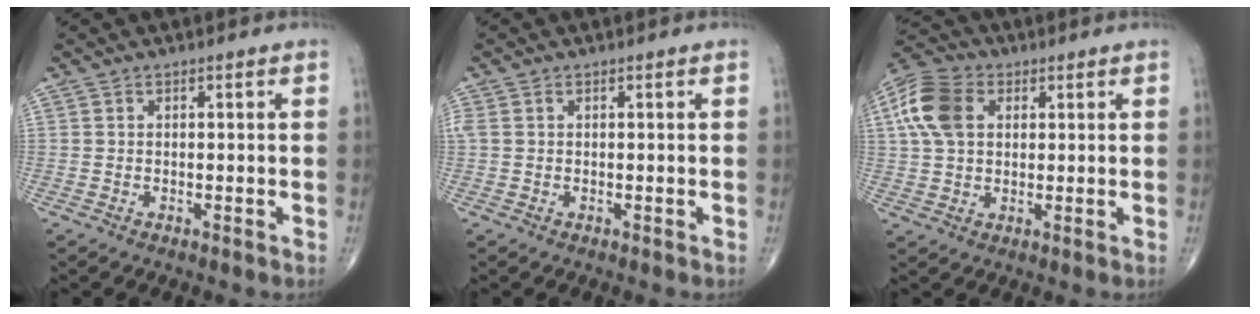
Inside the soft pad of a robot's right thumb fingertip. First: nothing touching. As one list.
[{"total": 1.5, "force": [0.4, 0.9, 1.1], "torque": [-0.041, 0.018, 0.015]}, {"total": 11.1, "force": [2.9, 7.7, 7.5], "torque": [-0.149, 0.015, 0.048]}]